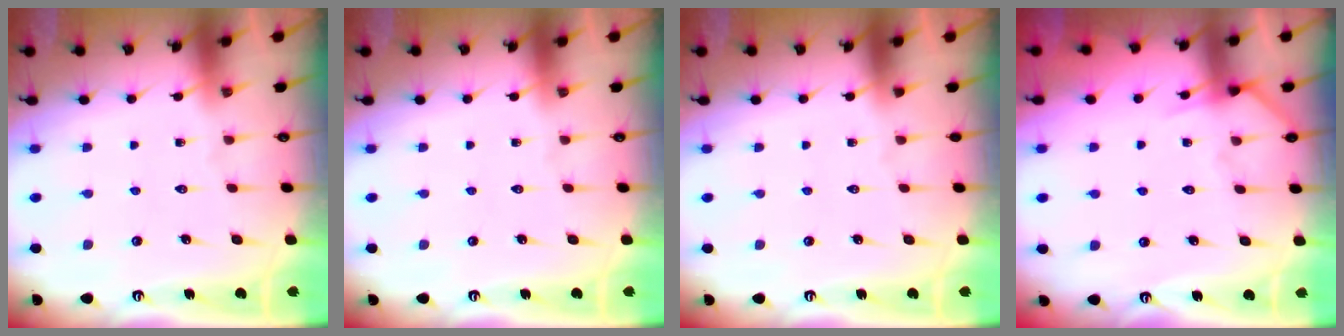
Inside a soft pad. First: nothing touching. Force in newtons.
{"total": 0.0}
{"total": 0.0}
{"total": 6.9, "press": 6.8, "slide": 0.8}